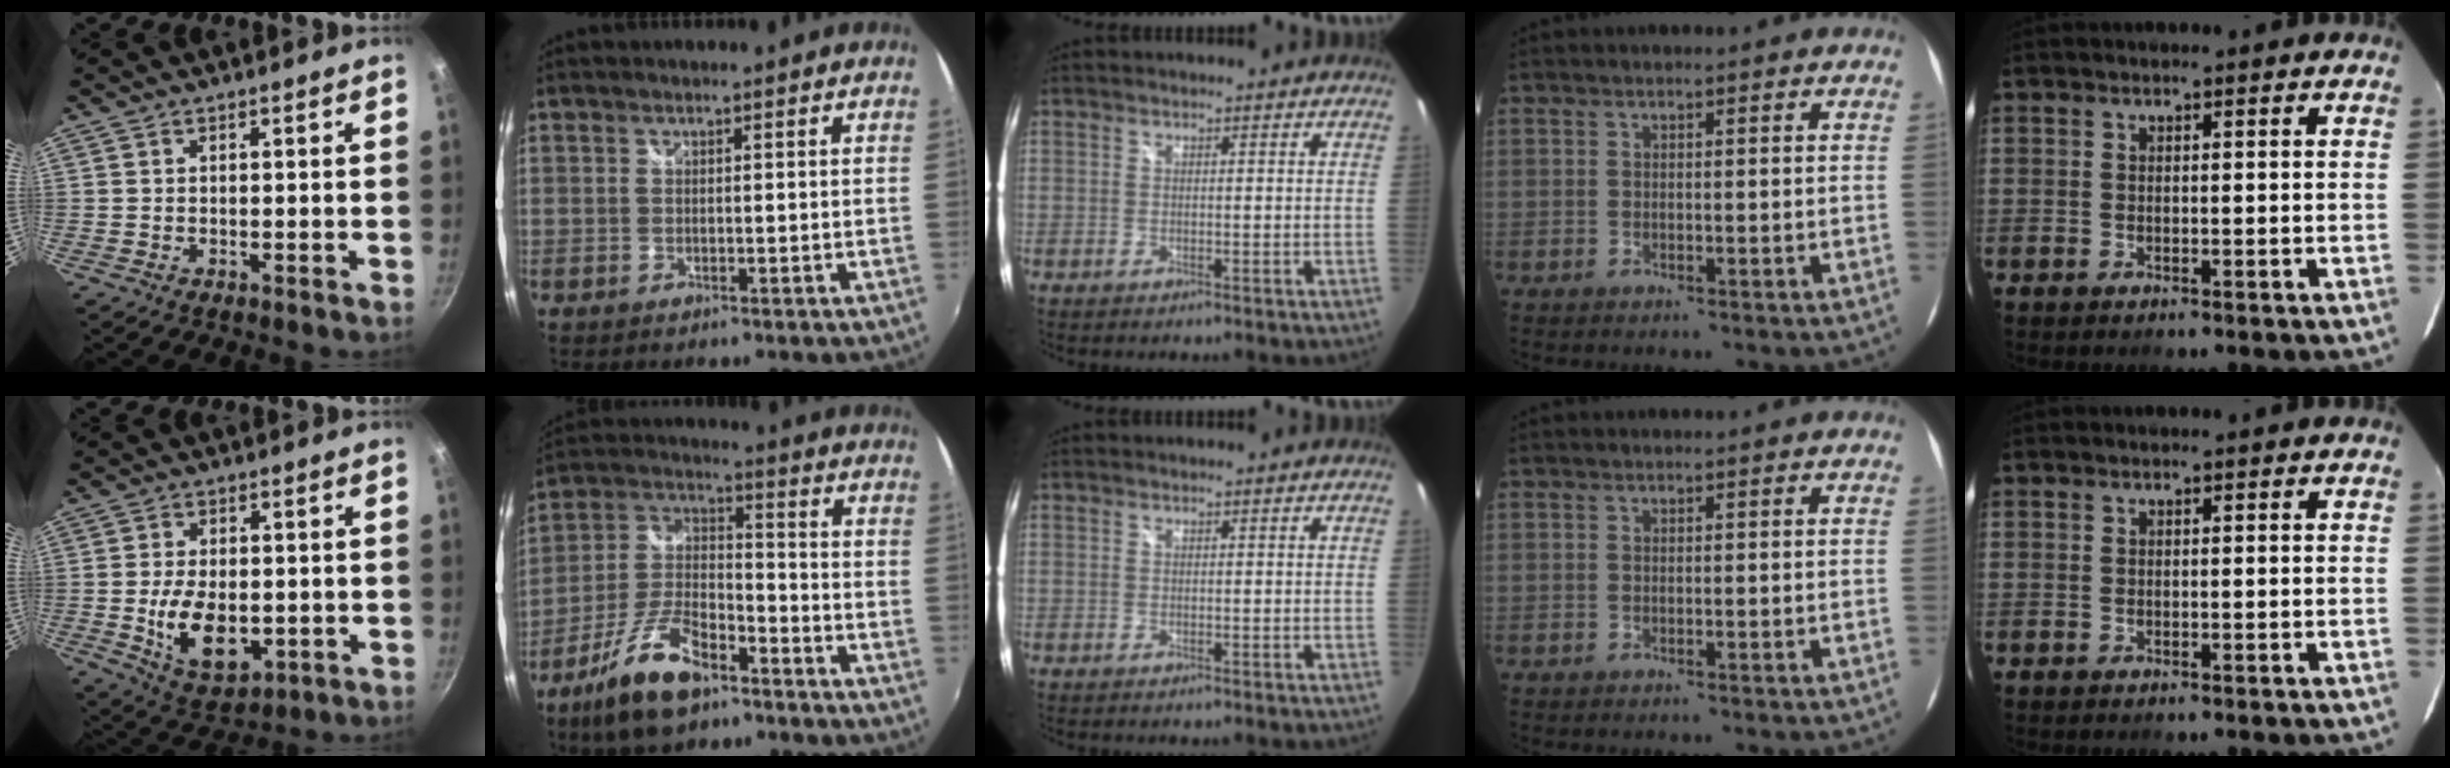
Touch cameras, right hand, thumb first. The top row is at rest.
{"thumb": {"total": 11.5, "force": [-1.6, 7.1, 9.0], "torque": [-0.140, -0.007, -0.012]}, "index": {"total": 14.7, "force": [-9.4, 5.9, 9.6], "torque": [-0.205, -0.003, -0.171]}}